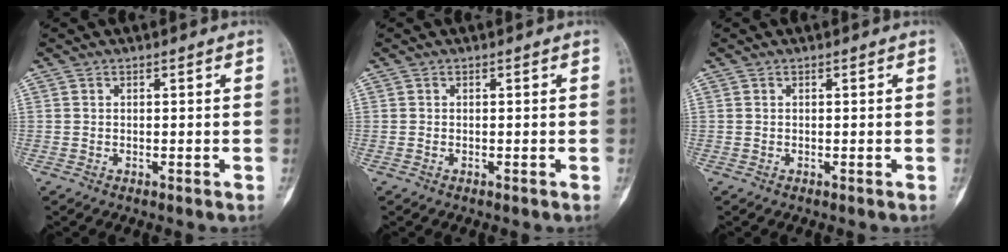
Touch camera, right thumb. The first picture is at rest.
{"total": 0.0}
{"total": 0.0}